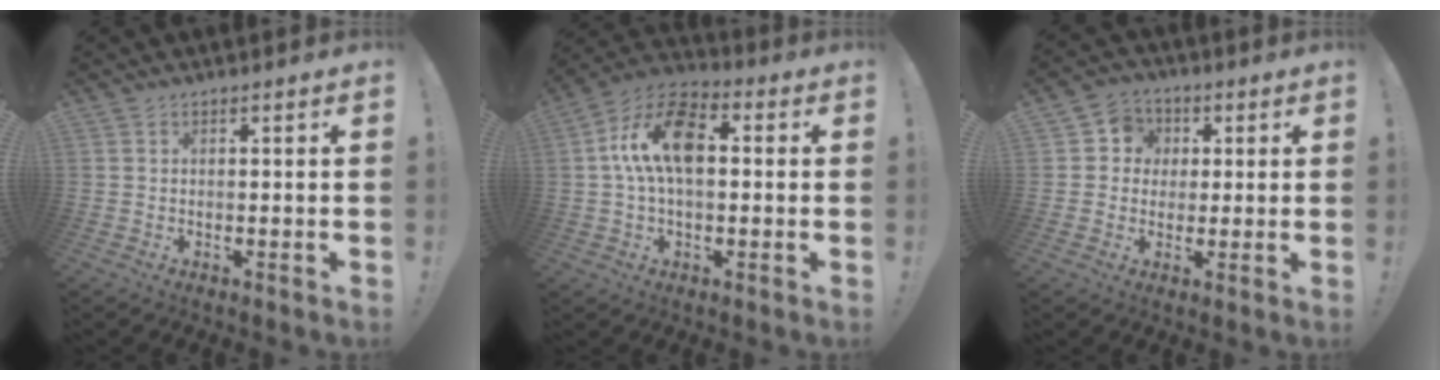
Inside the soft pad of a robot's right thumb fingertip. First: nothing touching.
{"total": 14.8, "force": [1.9, 8.6, 11.9], "torque": [-0.202, 0.017, 0.036]}
{"total": 7.1, "force": [0.1, 6.8, 1.7], "torque": [-0.028, 0.013, 0.006]}